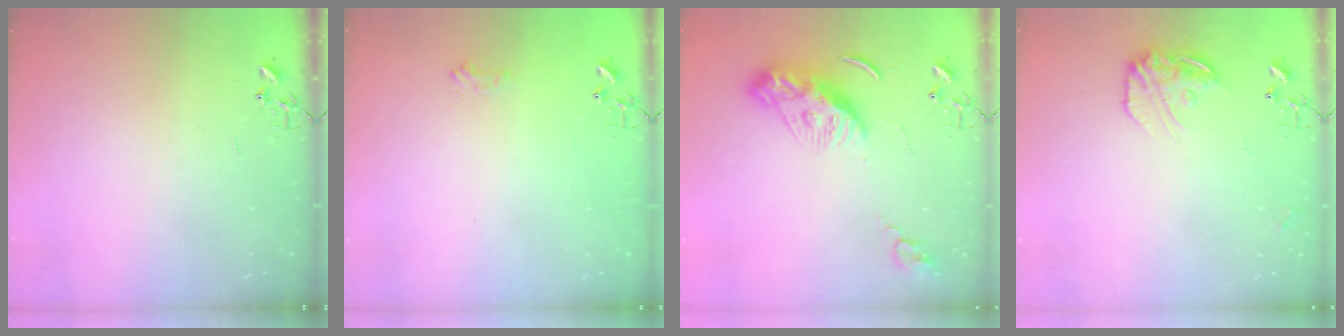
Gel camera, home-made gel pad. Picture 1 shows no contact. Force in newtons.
{"total": 6.3, "press": 6.3, "slide": 0.8}
{"total": 11.9, "press": 11.9, "slide": 0.9}
{"total": 13.7, "press": 13.7, "slide": 0.9}